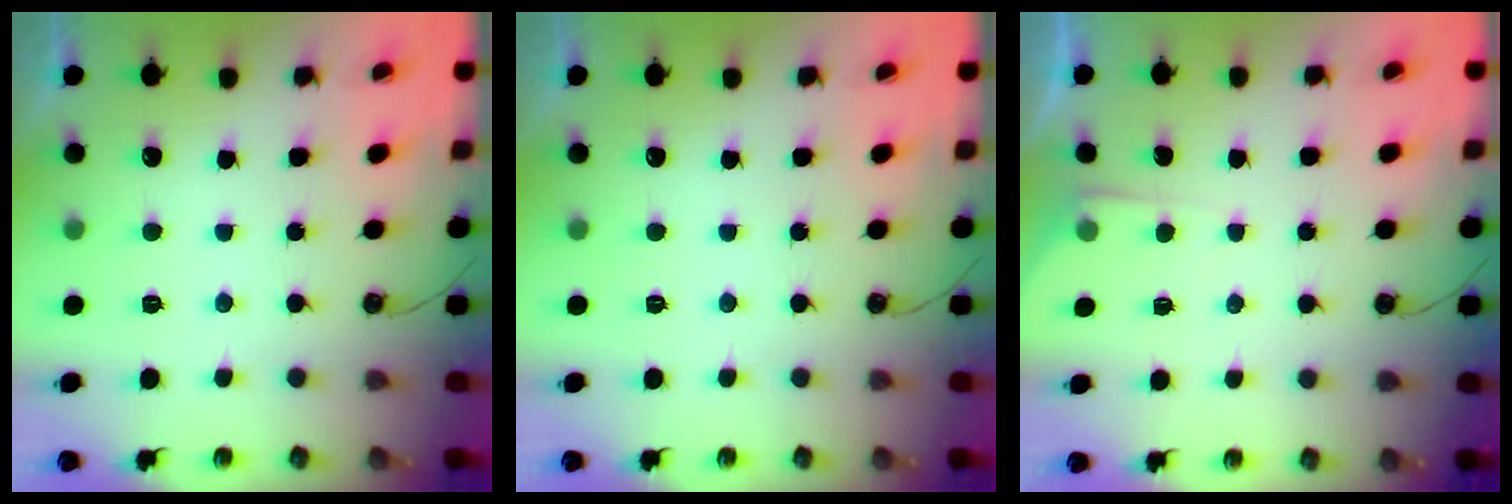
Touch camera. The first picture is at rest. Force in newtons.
{"total": 0.0}
{"total": 2.7, "press": 2.7, "slide": 0.4}